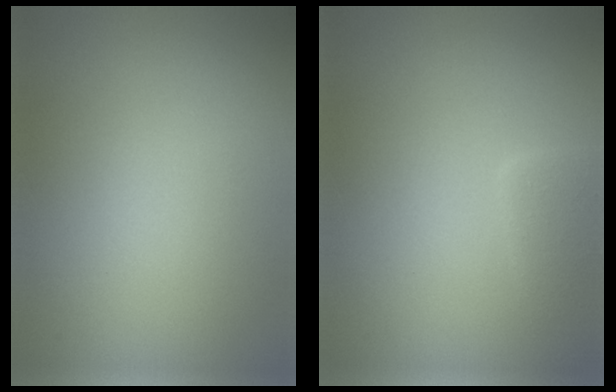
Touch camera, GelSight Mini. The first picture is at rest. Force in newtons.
{"total": 2.9, "press": 2.9, "slide": 0.3}